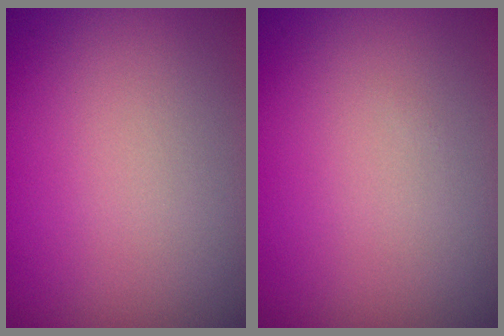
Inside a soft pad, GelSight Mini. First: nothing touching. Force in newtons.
{"total": 0.0}